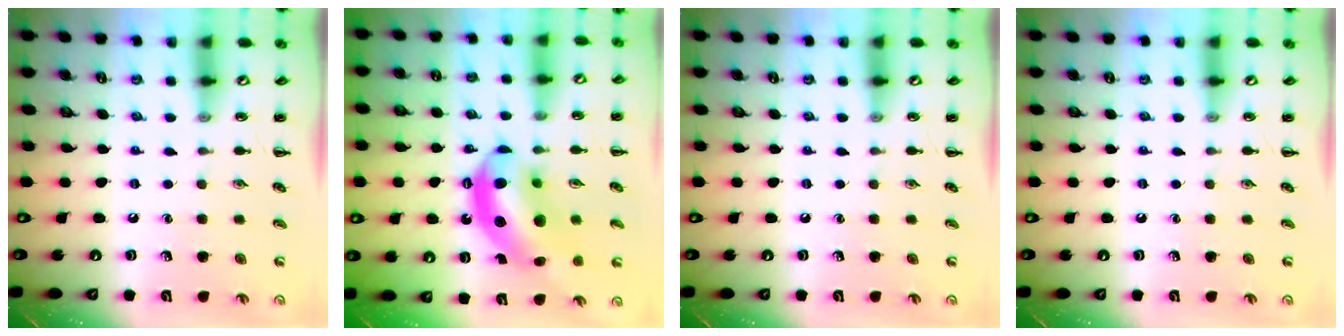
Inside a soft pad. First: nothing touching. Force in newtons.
{"total": 15.1, "press": 14.4, "slide": 4.2}
{"total": 0.0}
{"total": 0.0}